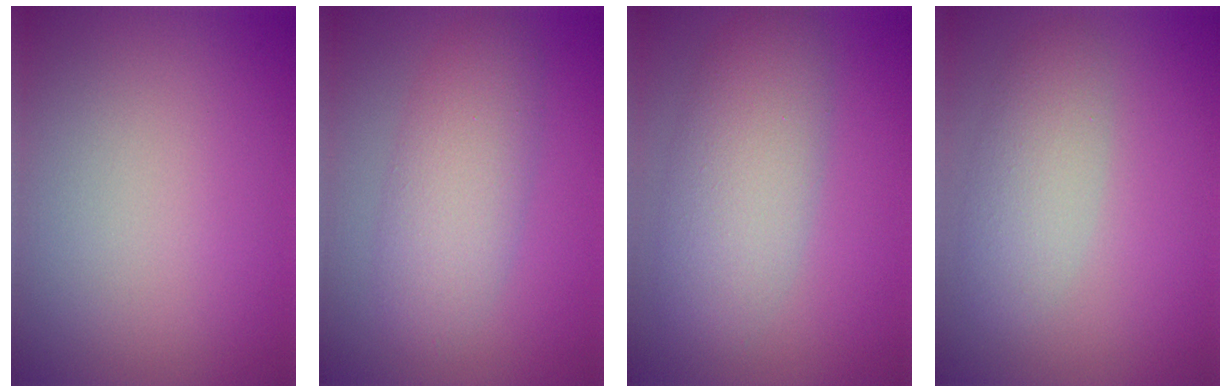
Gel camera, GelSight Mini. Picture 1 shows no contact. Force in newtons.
{"total": 4.6, "press": 4.6, "slide": 0.1}
{"total": 5.6, "press": 5.6, "slide": 0.4}
{"total": 3.2, "press": 3.2, "slide": 0.2}